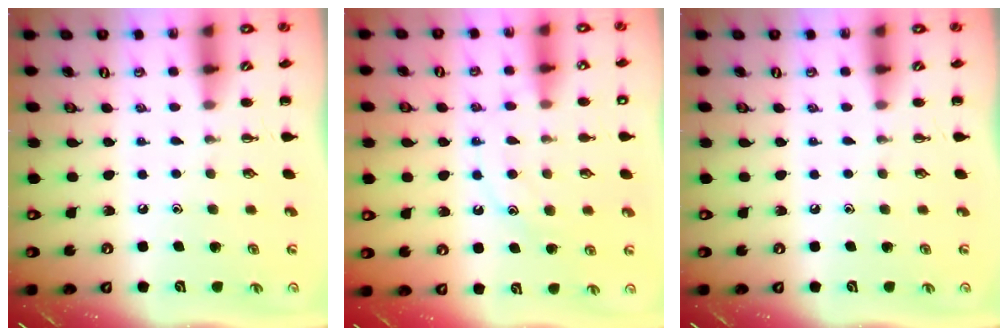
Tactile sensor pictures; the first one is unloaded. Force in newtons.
{"total": 13.0, "press": 13.0, "slide": 0.9}
{"total": 0.0}